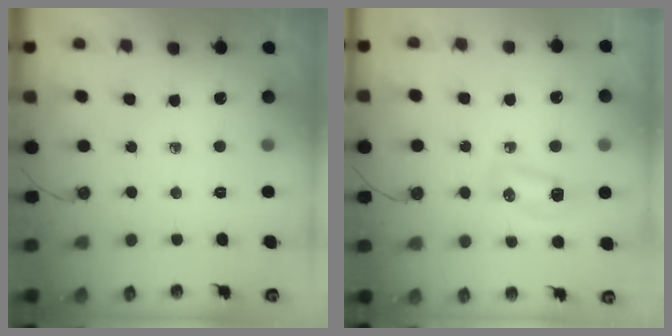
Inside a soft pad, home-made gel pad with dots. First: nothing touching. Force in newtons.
{"total": 6.3, "press": 6.3, "slide": 0.7}